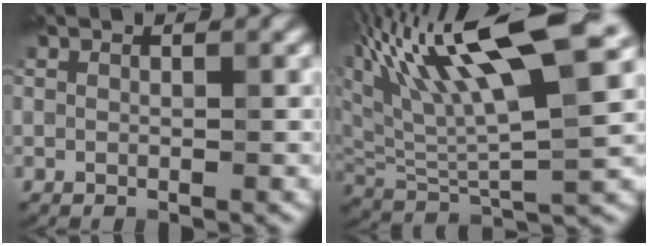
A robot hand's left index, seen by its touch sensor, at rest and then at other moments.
{"total": 10.6, "force": [4.8, 2.7, 9.0], "torque": [-0.184, 0.009, 0.112]}